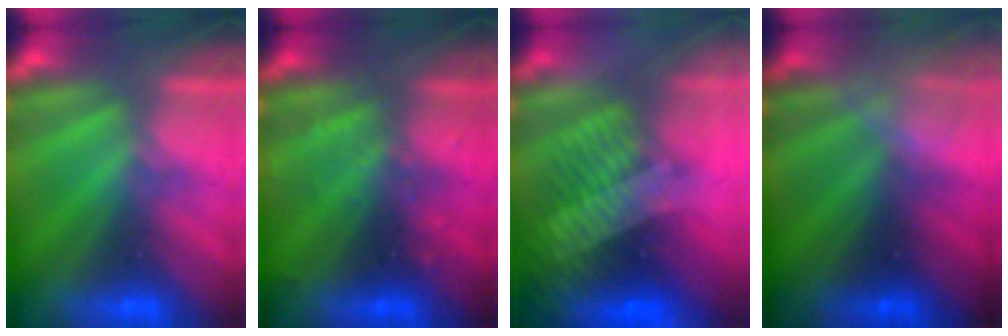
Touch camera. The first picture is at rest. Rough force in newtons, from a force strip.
{"total": 2.4}
{"total": 9.6}
{"total": 2.5}